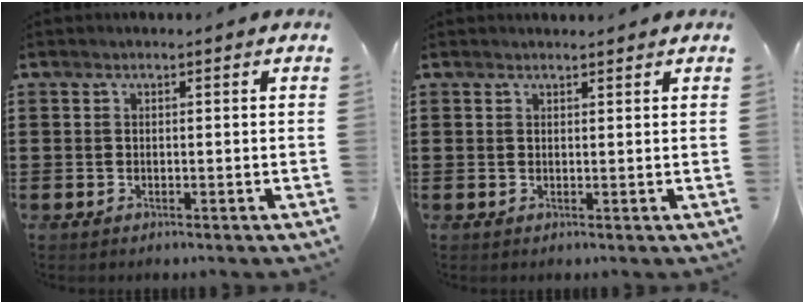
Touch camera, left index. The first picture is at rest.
{"total": 1.0, "force": [1.0, 0.0, 0.1], "torque": [-0.004, -0.001, 0.021]}